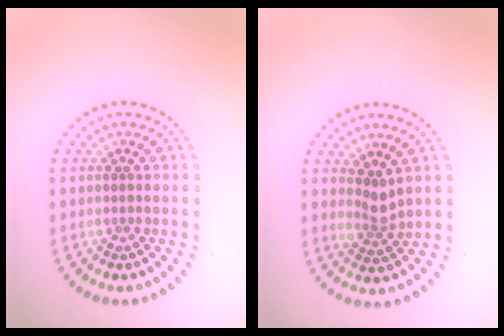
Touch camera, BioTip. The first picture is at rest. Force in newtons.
{"total": 2.0, "press": 1.5, "slide": 1.3}